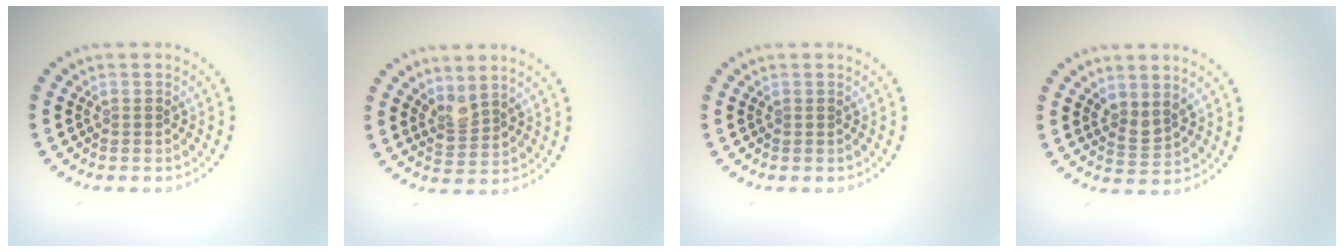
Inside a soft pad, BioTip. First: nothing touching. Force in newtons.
{"total": 2.0, "press": 1.5, "slide": 1.3}
{"total": 0.0}
{"total": 1.8, "press": 1.4, "slide": 1.2}